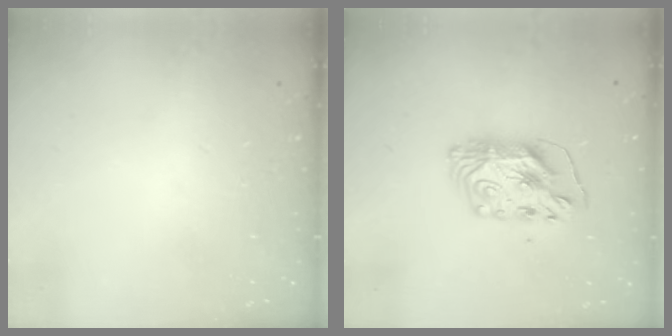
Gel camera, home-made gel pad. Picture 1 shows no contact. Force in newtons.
{"total": 9.2, "press": 9.2, "slide": 0.9}